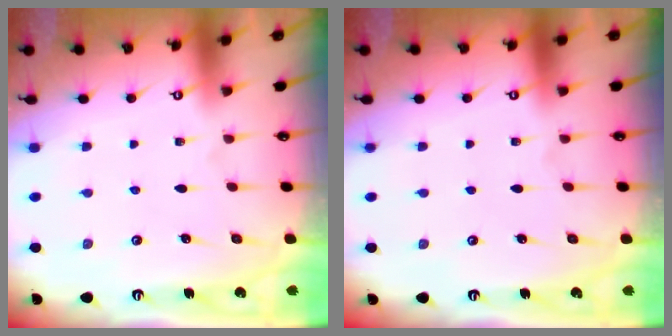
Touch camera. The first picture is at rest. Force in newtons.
{"total": 0.0}